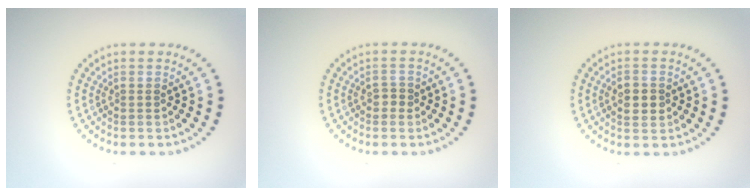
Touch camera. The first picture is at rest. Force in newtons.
{"total": 1.0, "press": 1.0, "slide": 0.3}
{"total": 2.8, "press": 2.8, "slide": 0.0}